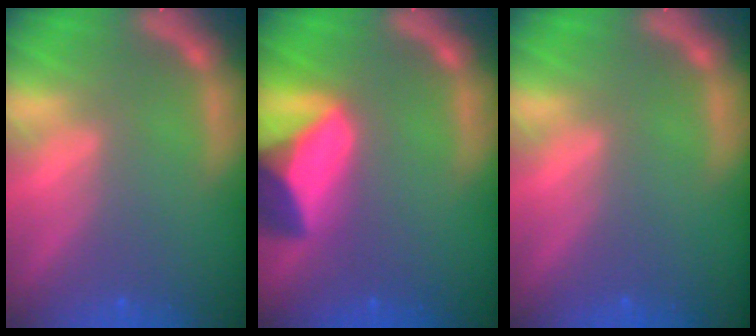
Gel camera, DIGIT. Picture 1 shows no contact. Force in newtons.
{"total": 10.0}
{"total": 0.0}